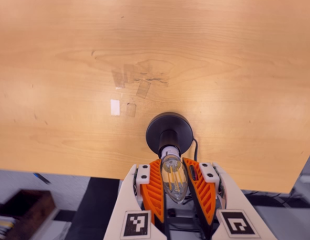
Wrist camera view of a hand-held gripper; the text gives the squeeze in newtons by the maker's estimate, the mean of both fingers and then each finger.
{"total": 13.6, "left": 14.4, "right": 12.9}